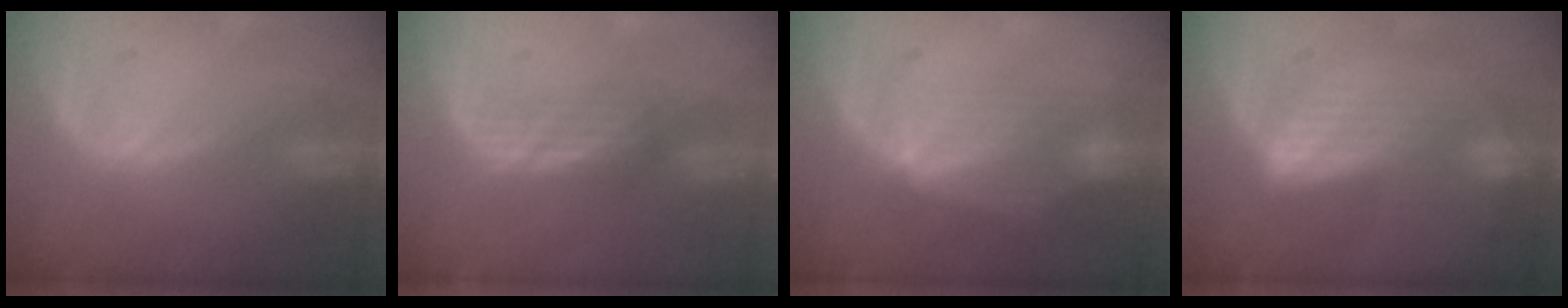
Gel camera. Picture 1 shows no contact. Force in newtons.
{"total": 2.4, "press": 2.4, "slide": 0.5}
{"total": 7.0, "press": 6.6, "slide": 2.3}
{"total": 7.0, "press": 6.1, "slide": 3.5}